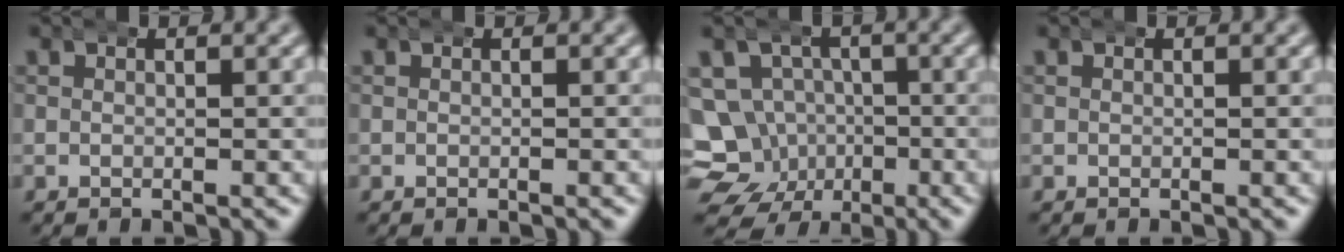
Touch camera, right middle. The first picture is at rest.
{"total": 0.0}
{"total": 15.4, "force": [-2.9, 14.1, 5.3], "torque": [-0.122, -0.057, -0.054]}
{"total": 0.0}